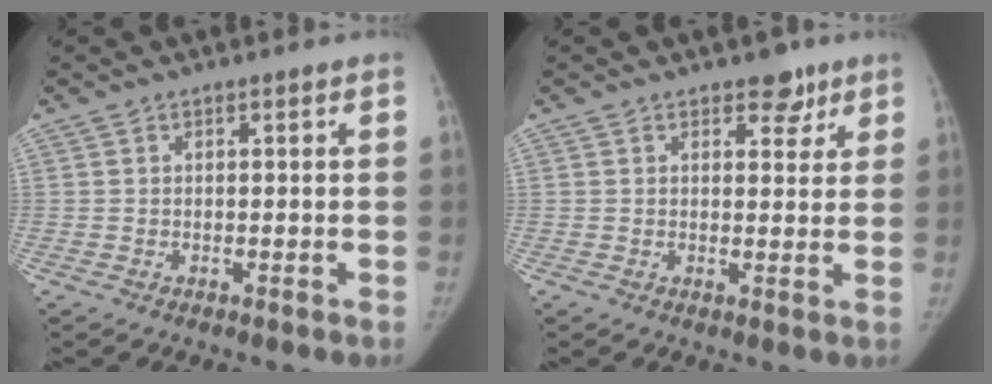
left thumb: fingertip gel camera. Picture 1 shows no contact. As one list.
[{"total": 4.2, "force": [2.8, 2.4, 1.9], "torque": [0.004, -0.014, 0.037]}]